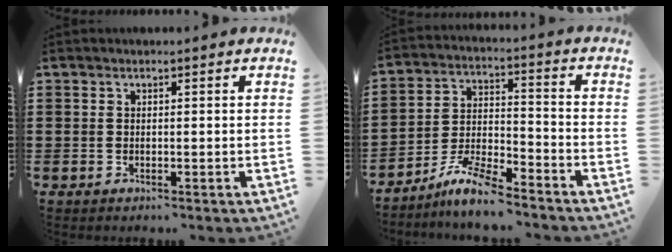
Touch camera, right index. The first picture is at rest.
{"total": 7.3, "force": [-6.5, 0.7, 3.3], "torque": [-0.073, -0.001, -0.125]}